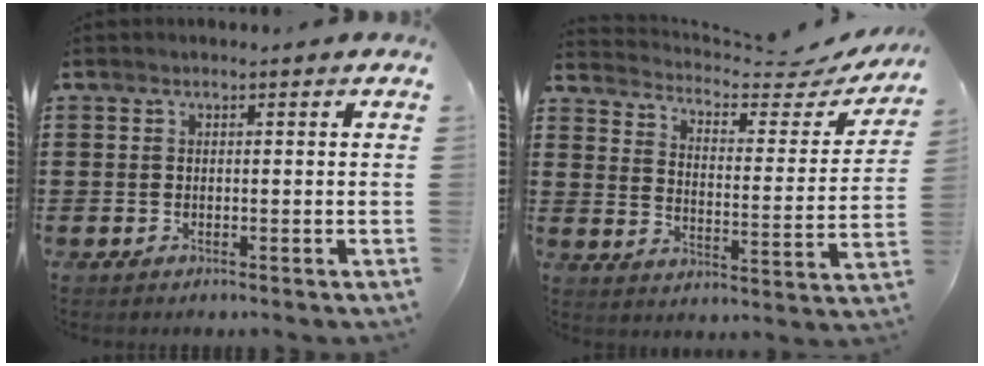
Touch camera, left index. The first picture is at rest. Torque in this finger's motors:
{"motor_torque": [1.09, -1.04, 0.07, 0.01]}